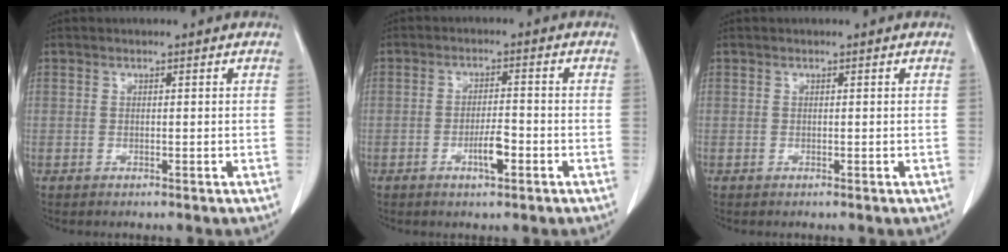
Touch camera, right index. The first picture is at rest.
{"total": 4.0, "force": [-1.7, 0.8, 3.5], "torque": [-0.061, 0.001, -0.030]}
{"total": 0.0}